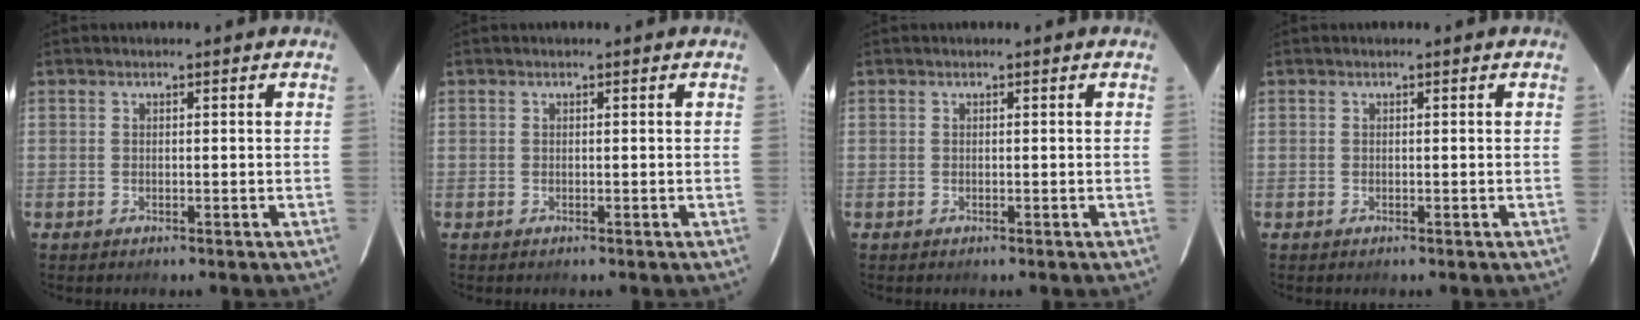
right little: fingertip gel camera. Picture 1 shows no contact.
{"total": 0.0}
{"total": 0.0}
{"total": 0.0}